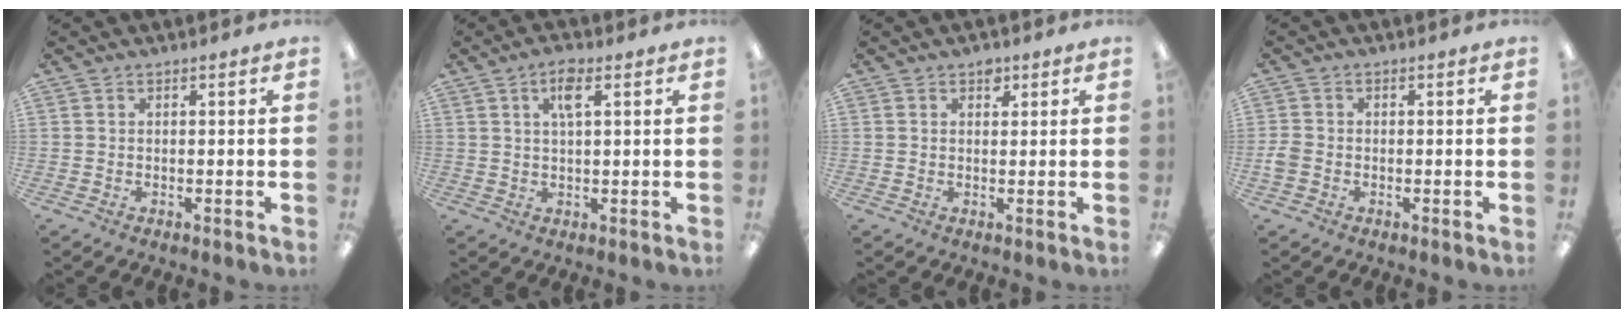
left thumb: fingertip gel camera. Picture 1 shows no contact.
{"total": 4.8, "force": [2.3, 1.6, 3.9], "torque": [-0.070, 0.001, 0.034]}
{"total": 2.2, "force": [1.4, 1.4, 0.9], "torque": [-0.002, -0.003, 0.022]}
{"total": 2.7, "force": [-0.9, 2.1, 1.5], "torque": [-0.022, 0.008, -0.015]}